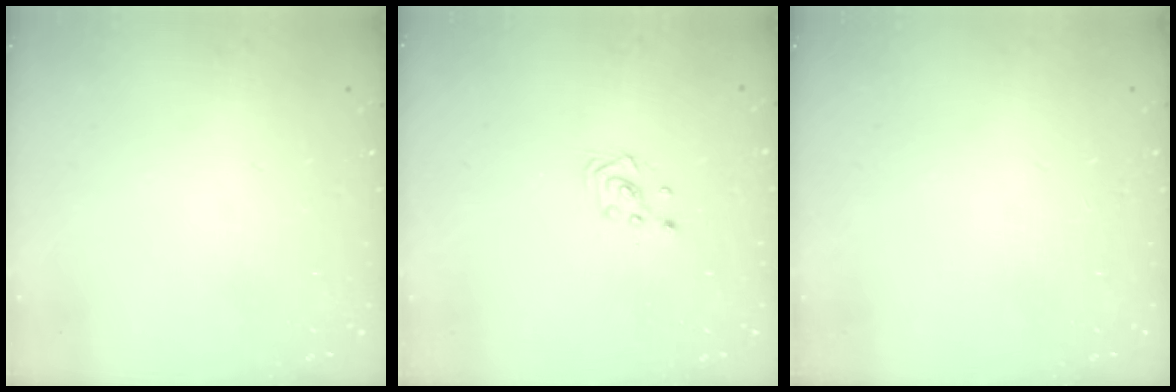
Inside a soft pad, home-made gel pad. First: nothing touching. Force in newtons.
{"total": 2.8, "press": 2.8, "slide": 0.3}
{"total": 0.0}